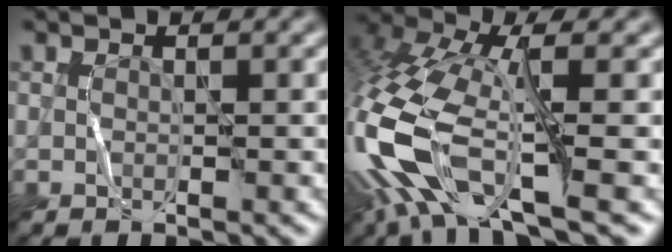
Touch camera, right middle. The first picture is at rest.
{"total": 12.1, "force": [-3.9, 5.2, 10.2], "torque": [-0.238, 0.002, -0.078]}